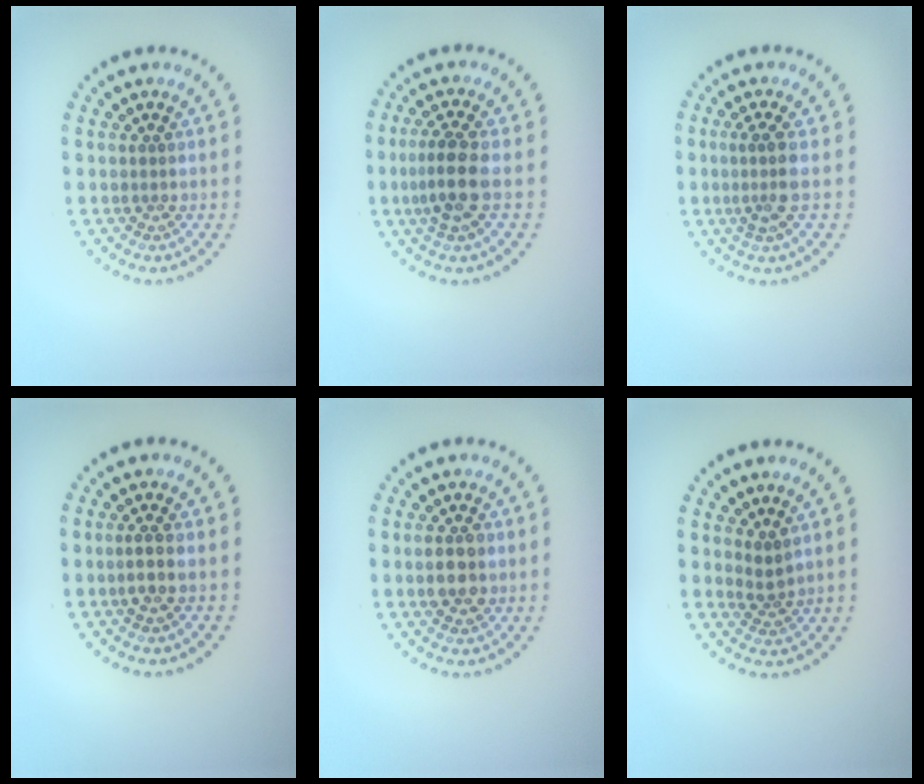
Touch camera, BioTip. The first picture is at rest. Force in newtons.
{"total": 3.5, "press": 3.2, "slide": 1.5}
{"total": 2.4, "press": 1.9, "slide": 1.5}
{"total": 1.5, "press": 1.4, "slide": 0.7}
{"total": 2.9, "press": 2.9, "slide": 0.2}
{"total": 1.7, "press": 1.1, "slide": 1.3}